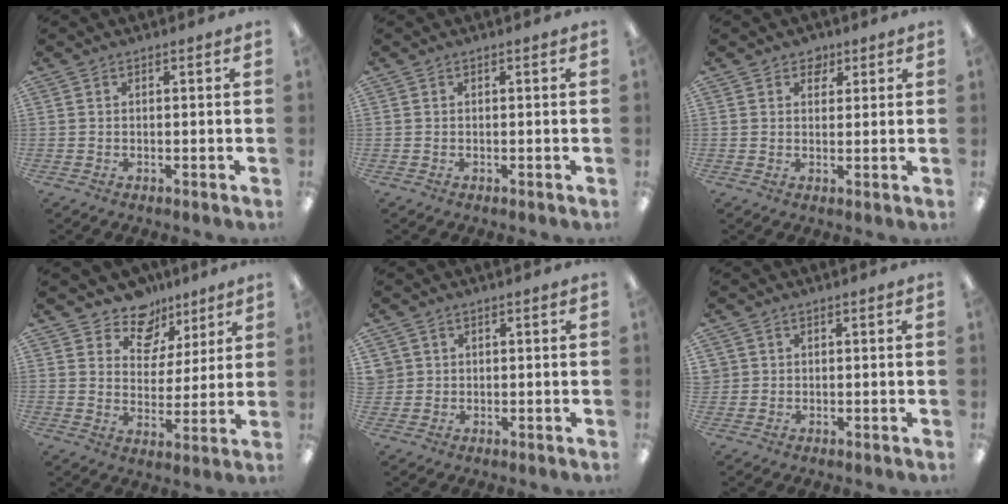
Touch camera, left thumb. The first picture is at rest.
{"total": 0.0}
{"total": 3.4, "force": [2.3, 2.4, 0.7], "torque": [0.002, -0.006, 0.038]}
{"total": 10.7, "force": [8.2, 6.4, 2.3], "torque": [-0.042, -0.059, 0.153]}
{"total": 2.7, "force": [1.0, 2.5, -0.1], "torque": [-0.007, 0.006, 0.019]}
{"total": 1.7, "force": [0.6, 1.6, -0.1], "torque": [-0.001, 0.002, 0.011]}